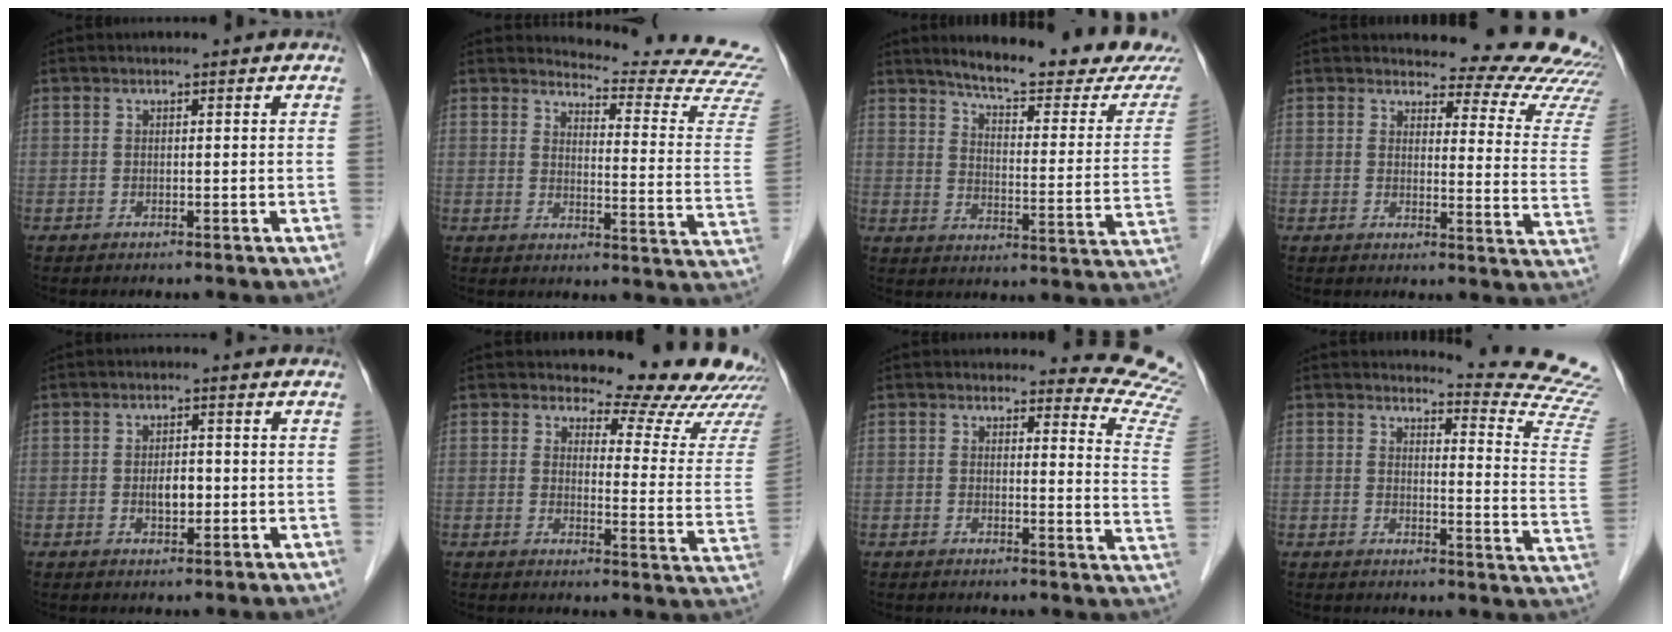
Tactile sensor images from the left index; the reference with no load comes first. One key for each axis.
{"total": 17.7, "fx": 17.6, "fy": -0.7, "fz": 2.1, "tx": -0.019, "ty": -0.160, "tz": 0.178}
{"total": 20.0, "fx": 17.9, "fy": 1.5, "fz": 8.6, "tx": -0.114, "ty": -0.059, "tz": 0.222}
{"total": 15.9, "fx": 15.6, "fy": 2.1, "fz": 2.6, "tx": -0.006, "ty": -0.121, "tz": 0.140}
{"total": 2.9, "fx": -0.4, "fy": 1.5, "fz": 2.4, "tx": -0.043, "ty": 0.002, "tz": -0.005}
{"total": 15.0, "fx": 14.4, "fy": 1.7, "fz": 3.6, "tx": -0.031, "ty": -0.101, "tz": 0.139}
{"total": 10.3, "fx": 10.2, "fy": 0.9, "fz": 0.7, "tx": 0.023, "ty": -0.115, "tz": 0.071}
{"total": 13.4, "fx": 13.2, "fy": -2.0, "fz": 0.9, "tx": -0.008, "ty": -0.149, "tz": 0.127}